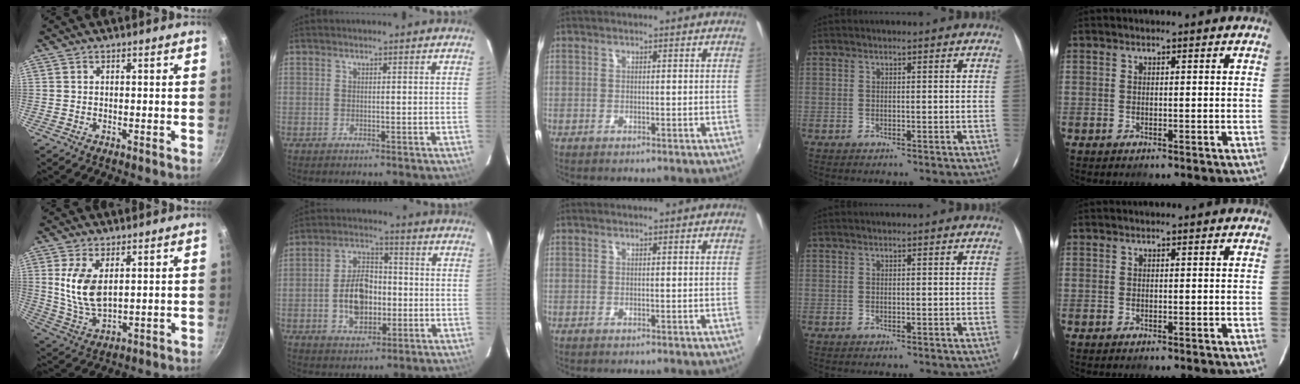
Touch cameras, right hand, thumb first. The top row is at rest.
{"thumb": {"total": 9.6, "force": [2.5, 5.1, 7.8], "torque": [-0.153, -0.023, 0.059]}, "index": {"total": 10.8, "force": [-2.1, 6.8, 8.1], "torque": [-0.154, 0.020, -0.028]}}